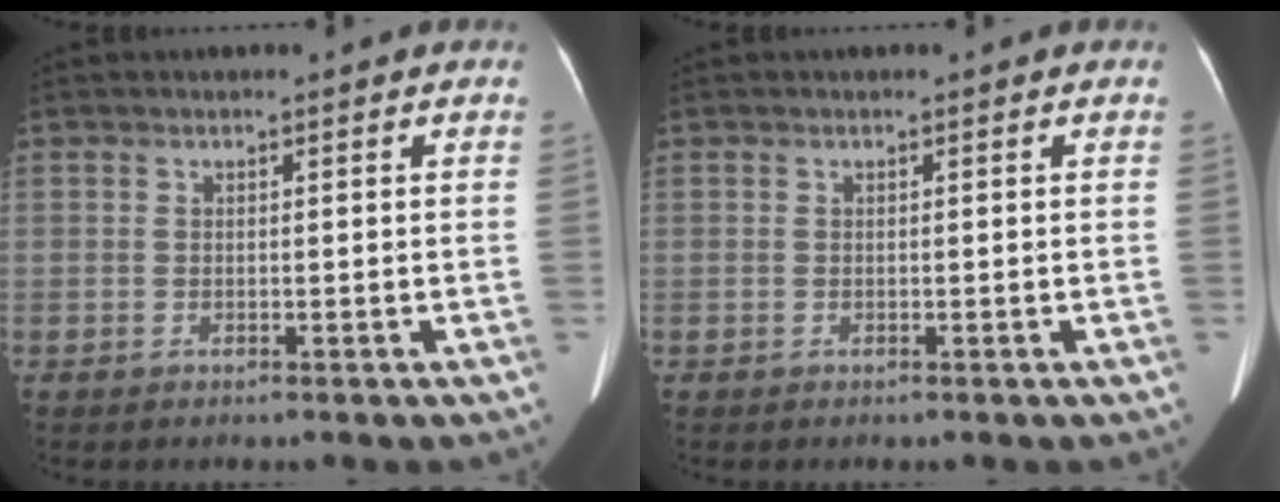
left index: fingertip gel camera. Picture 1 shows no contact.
{"total": 0.0}